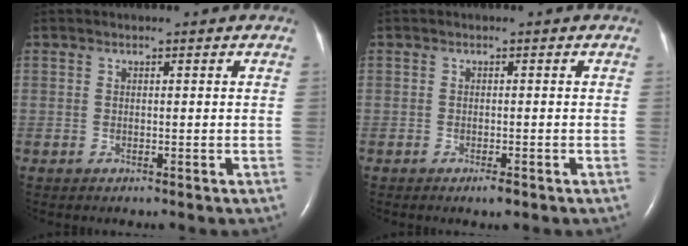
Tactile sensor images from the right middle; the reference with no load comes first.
{"total": 1.3, "force": [-0.9, 0.3, 0.9], "torque": [-0.017, -0.002, -0.012]}